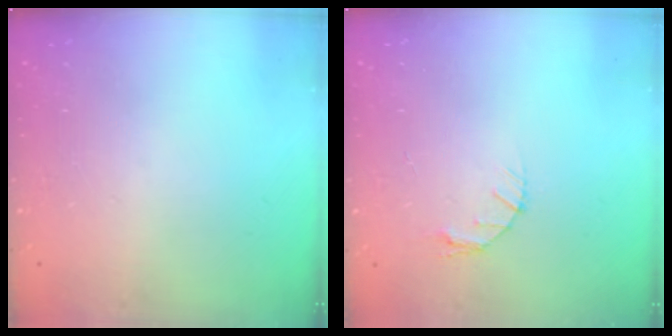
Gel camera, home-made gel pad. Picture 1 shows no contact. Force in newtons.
{"total": 3.7, "press": 3.7, "slide": 0.5}